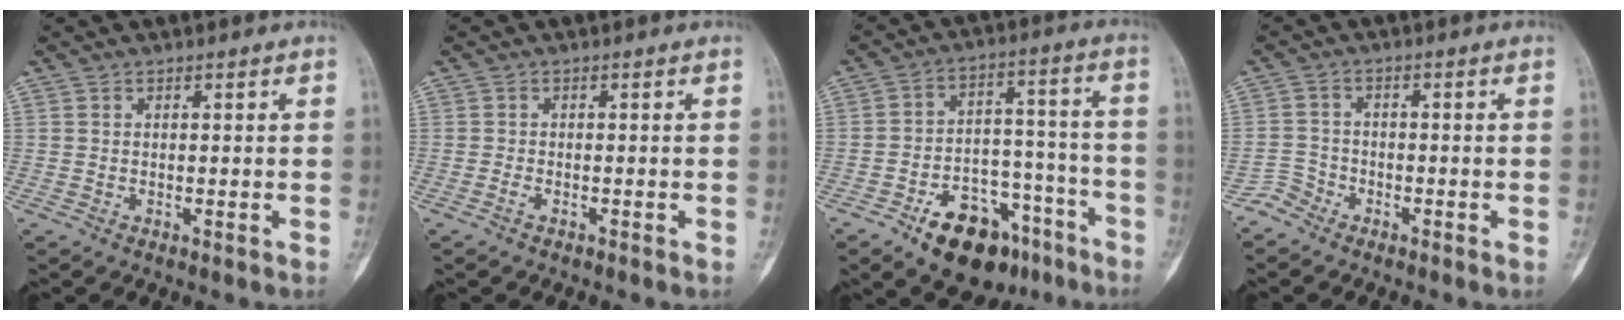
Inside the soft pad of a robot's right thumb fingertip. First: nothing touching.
{"total": 1.0, "force": [-0.7, 0.5, 0.5], "torque": [-0.015, 0.001, -0.014]}
{"total": 16.8, "force": [-10.5, 9.5, 9.1], "torque": [-0.094, 0.085, -0.156]}
{"total": 3.0, "force": [-2.5, 1.6, -0.2], "torque": [0.010, 0.007, -0.058]}